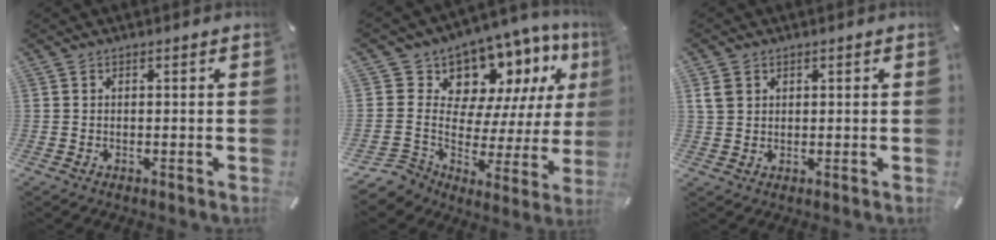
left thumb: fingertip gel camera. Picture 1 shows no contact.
{"total": 12.8, "force": [6.8, 10.3, 3.3], "torque": [-0.043, -0.091, 0.143]}
{"total": 3.2, "force": [1.0, 2.8, 1.2], "torque": [-0.024, 0.004, 0.021]}